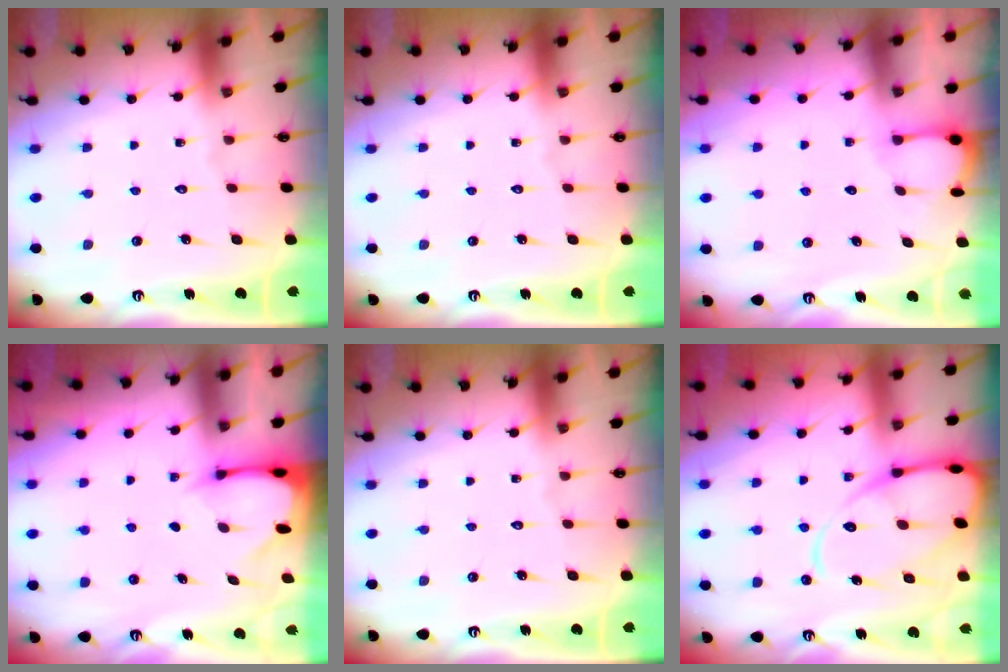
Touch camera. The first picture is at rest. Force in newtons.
{"total": 0.0}
{"total": 2.1, "press": 2.1, "slide": 0.2}
{"total": 2.6, "press": 2.5, "slide": 0.3}
{"total": 0.0}
{"total": 12.6, "press": 12.6, "slide": 1.3}